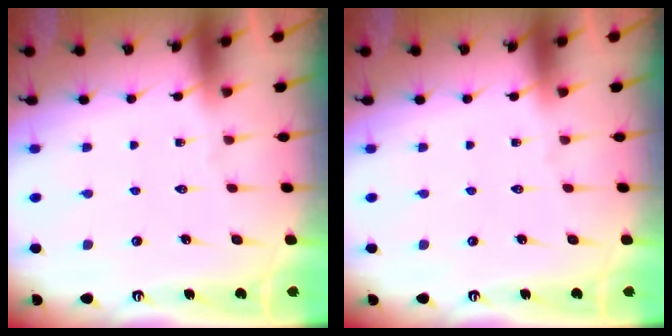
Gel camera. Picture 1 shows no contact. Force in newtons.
{"total": 0.0}